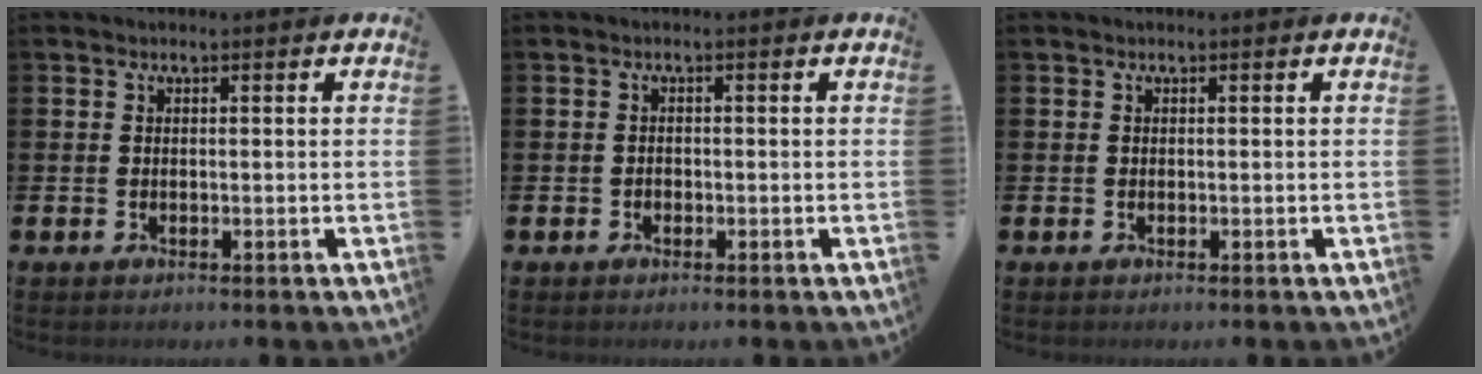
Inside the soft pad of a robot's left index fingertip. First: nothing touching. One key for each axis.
{"total": 0.8, "fx": -0.4, "fy": 0.6, "fz": 0.1, "tx": -0.004, "ty": 0.003, "tz": -0.010}
{"total": 0.0}